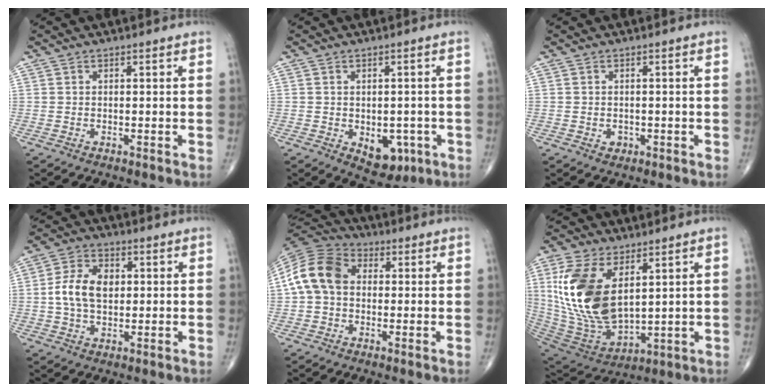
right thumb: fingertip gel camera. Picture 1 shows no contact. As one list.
[{"total": 7.0, "force": [-2.2, 4.6, 4.8], "torque": [-0.030, 0.004, -0.017]}, {"total": 1.3, "force": [-0.4, 1.2, 0.5], "torque": [-0.002, 0.003, -0.004]}, {"total": 8.8, "force": [0.6, 5.8, 6.6], "torque": [-0.116, 0.012, 0.008]}, {"total": 11.5, "force": [0.7, 8.6, 7.6], "torque": [-0.141, 0.032, 0.001]}, {"total": 19.7, "force": [5.2, 10.7, 15.7], "torque": [-0.312, -0.028, 0.113]}]